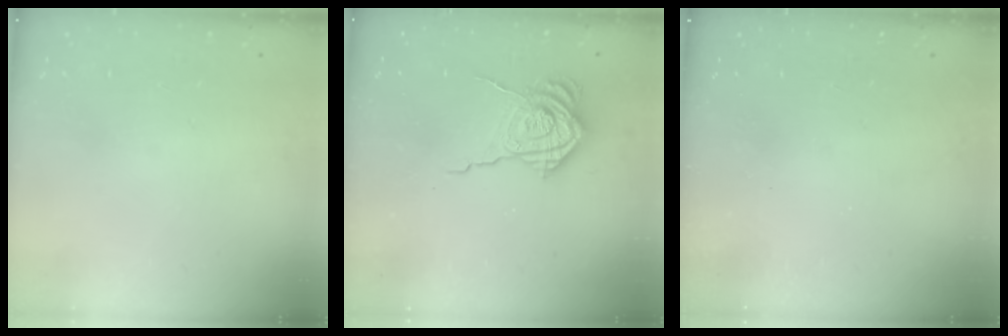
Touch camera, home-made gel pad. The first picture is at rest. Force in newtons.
{"total": 11.2, "press": 11.1, "slide": 1.2}
{"total": 2.5, "press": 2.4, "slide": 0.8}